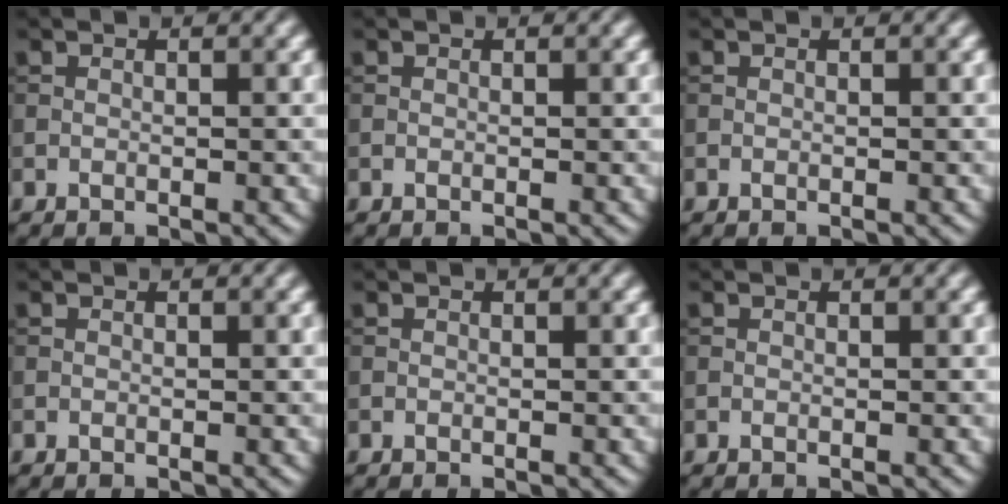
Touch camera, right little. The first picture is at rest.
{"total": 0.0}
{"total": 0.0}
{"total": 0.0}
{"total": 0.0}
{"total": 0.0}